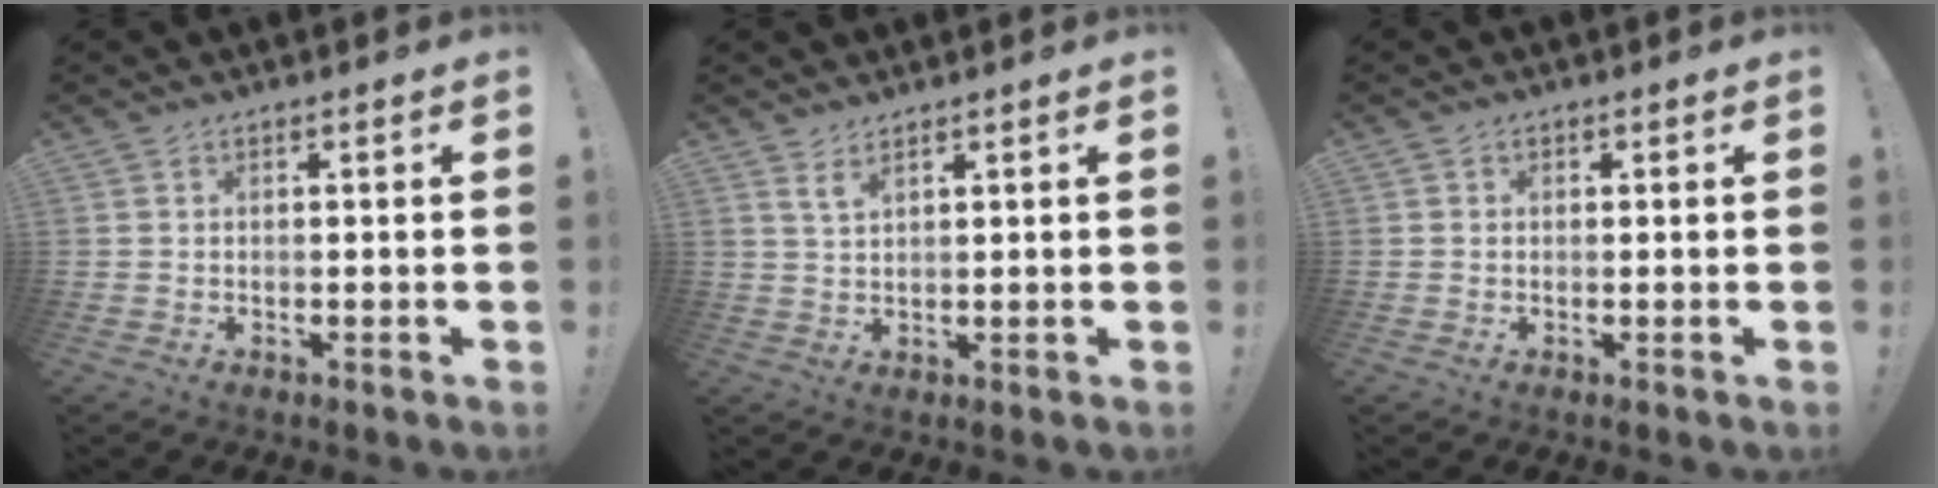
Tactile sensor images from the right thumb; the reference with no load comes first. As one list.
[{"total": 3.1, "force": [2.2, 0.6, 2.1], "torque": [-0.039, -0.010, 0.039]}, {"total": 0.8, "force": [0.1, 0.8, 0.1], "torque": [0.007, -0.002, 0.001]}]